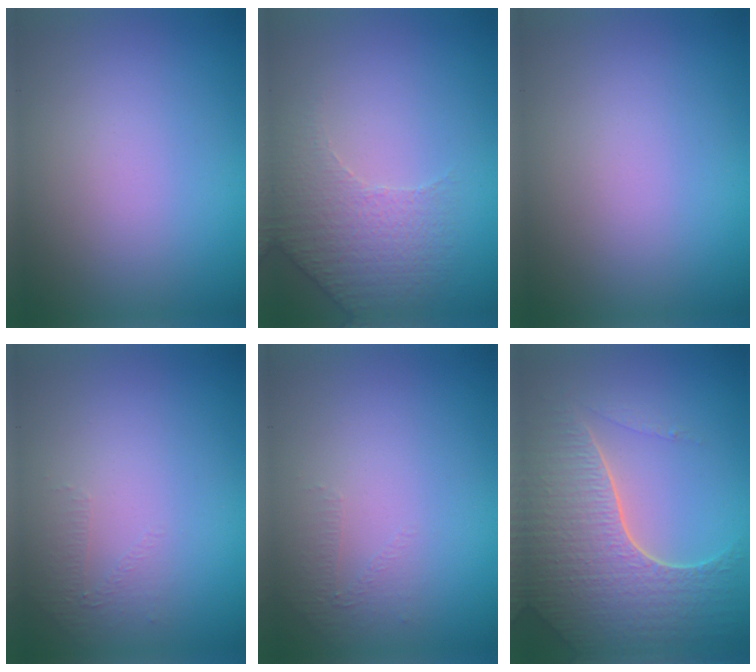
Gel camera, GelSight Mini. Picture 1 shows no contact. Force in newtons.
{"total": 2.2, "press": 2.0, "slide": 1.0}
{"total": 0.0}
{"total": 0.9, "press": 0.4, "slide": 0.8}
{"total": 0.9, "press": 0.4, "slide": 0.8}
{"total": 7.0, "press": 5.1, "slide": 4.8}